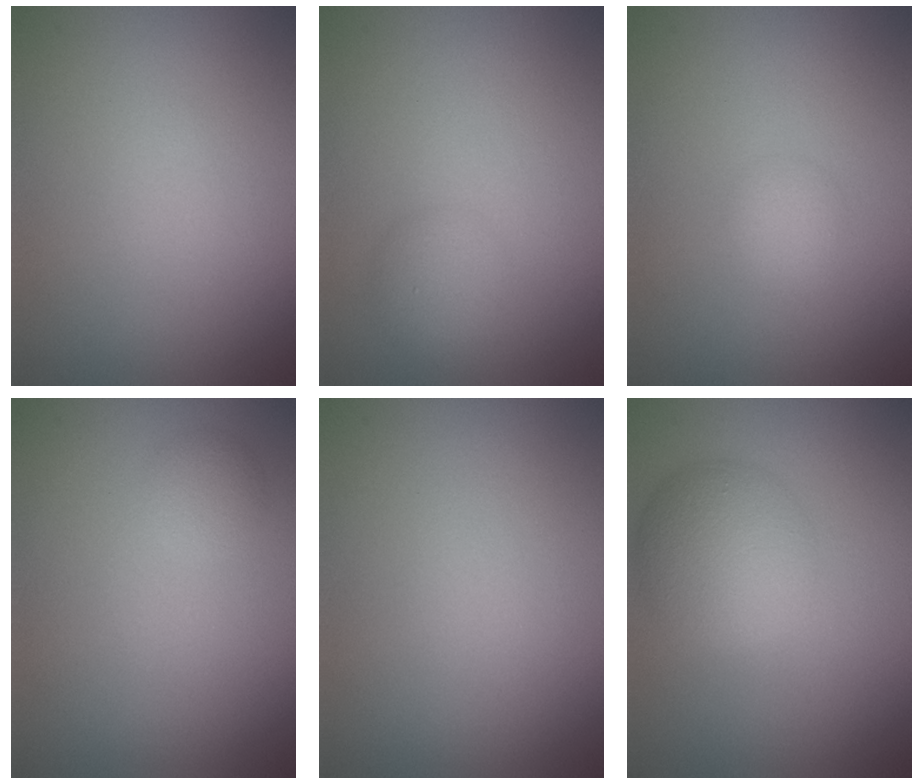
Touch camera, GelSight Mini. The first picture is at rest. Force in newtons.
{"total": 1.9, "press": 1.9, "slide": 0.1}
{"total": 1.3, "press": 1.3, "slide": 0.1}
{"total": 1.3, "press": 1.3, "slide": 0.0}
{"total": 0.0}
{"total": 5.0, "press": 5.0, "slide": 0.2}